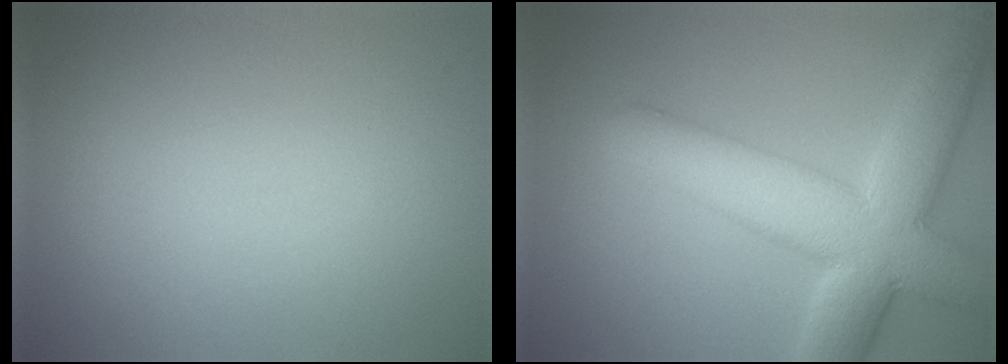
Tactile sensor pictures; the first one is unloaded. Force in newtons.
{"total": 10.3, "press": 10.2, "slide": 0.7}